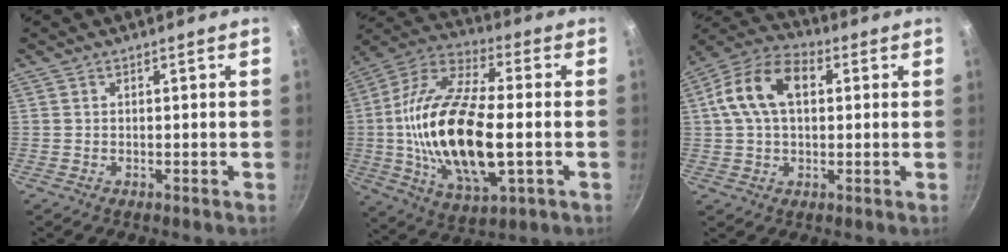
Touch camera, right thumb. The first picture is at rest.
{"total": 24.3, "force": [-2.0, 10.6, 21.8], "torque": [-0.423, 0.015, -0.047]}
{"total": 13.2, "force": [2.7, 8.3, 9.9], "torque": [-0.166, 0.026, 0.029]}